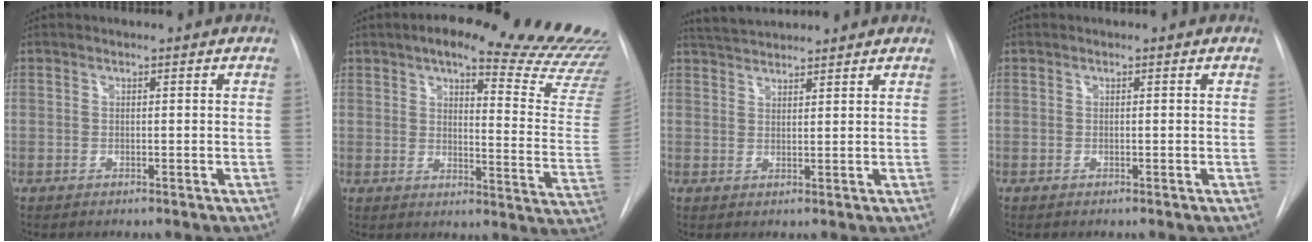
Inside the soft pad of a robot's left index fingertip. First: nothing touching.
{"total": 23.7, "force": [21.1, 2.3, 10.6], "torque": [-0.126, -0.099, 0.237]}
{"total": 5.3, "force": [5.1, 0.5, 1.4], "torque": [-0.030, 0.035, 0.091]}
{"total": 0.0}